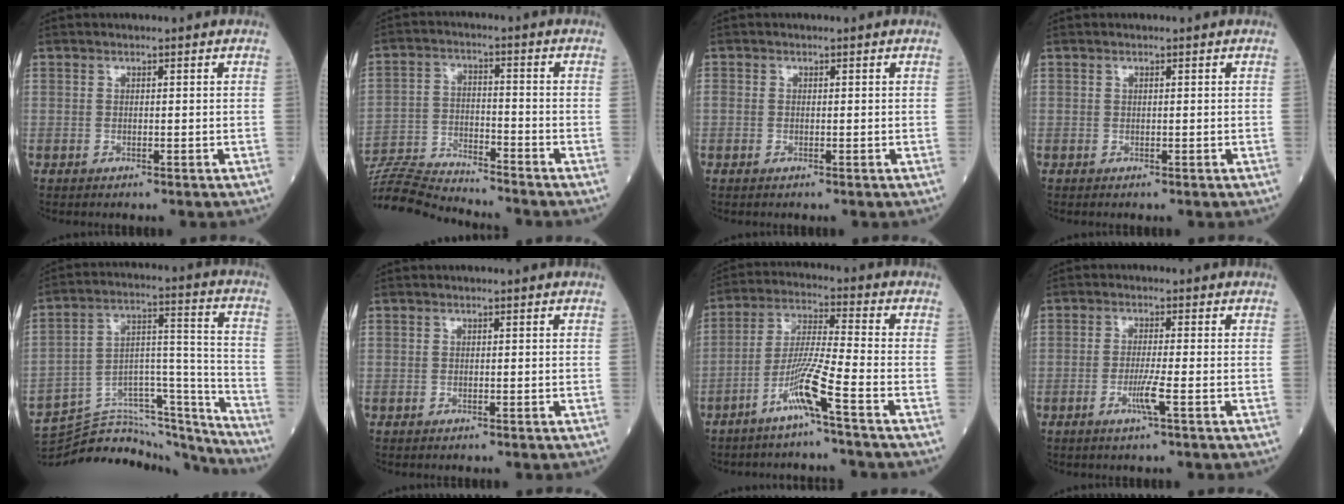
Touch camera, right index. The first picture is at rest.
{"total": 12.2, "force": [-12.0, -0.9, 2.1], "torque": [-0.036, 0.001, -0.219]}
{"total": 0.9, "force": [-0.3, 0.6, 0.6], "torque": [-0.018, -0.002, -0.005]}
{"total": 0.0}
{"total": 24.6, "force": [-23.8, 3.5, 5.4], "torque": [-0.090, 0.036, -0.361]}
{"total": 0.0}
{"total": 8.0, "force": [-4.6, -1.3, 6.4], "torque": [-0.128, -0.005, -0.096]}
{"total": 3.3, "force": [-1.3, -0.5, 3.0], "torque": [-0.062, -0.007, -0.029]}